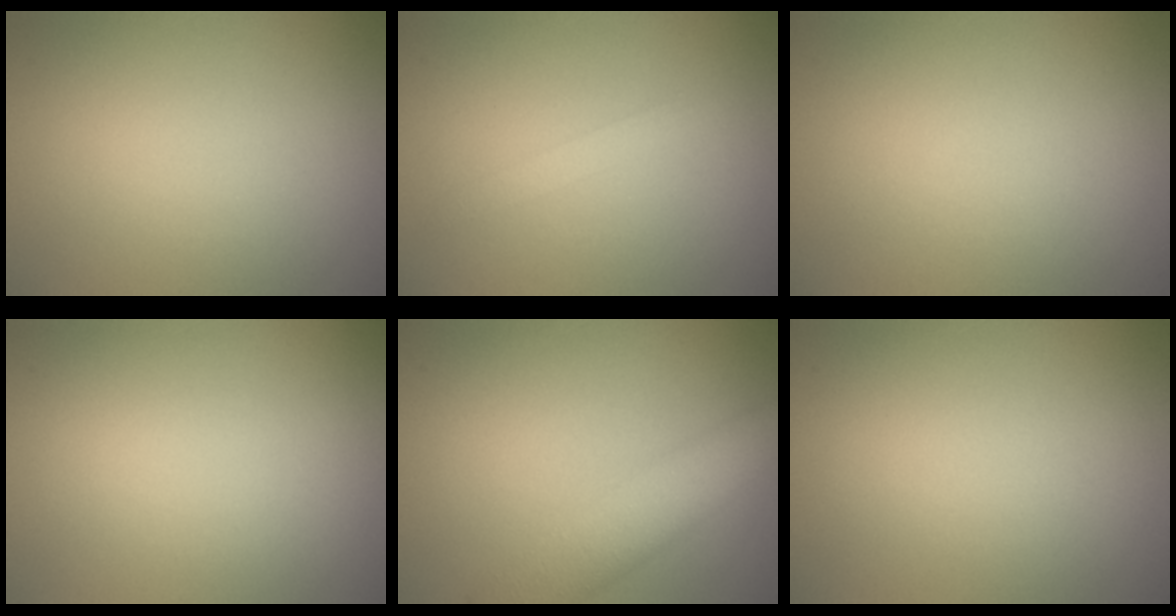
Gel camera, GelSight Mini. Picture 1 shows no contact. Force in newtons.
{"total": 1.0, "press": 1.0, "slide": 0.0}
{"total": 0.0}
{"total": 0.0}
{"total": 5.8, "press": 5.8, "slide": 0.2}
{"total": 0.0}